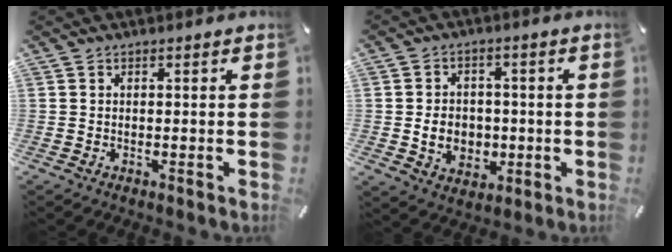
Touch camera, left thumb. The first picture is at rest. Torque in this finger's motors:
{"motor_torque": [-0.57, 0.94, 0.73, -0.10, 0.05]}